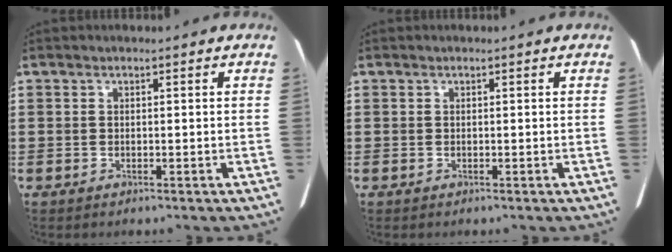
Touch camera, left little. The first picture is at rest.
{"total": 0.0}